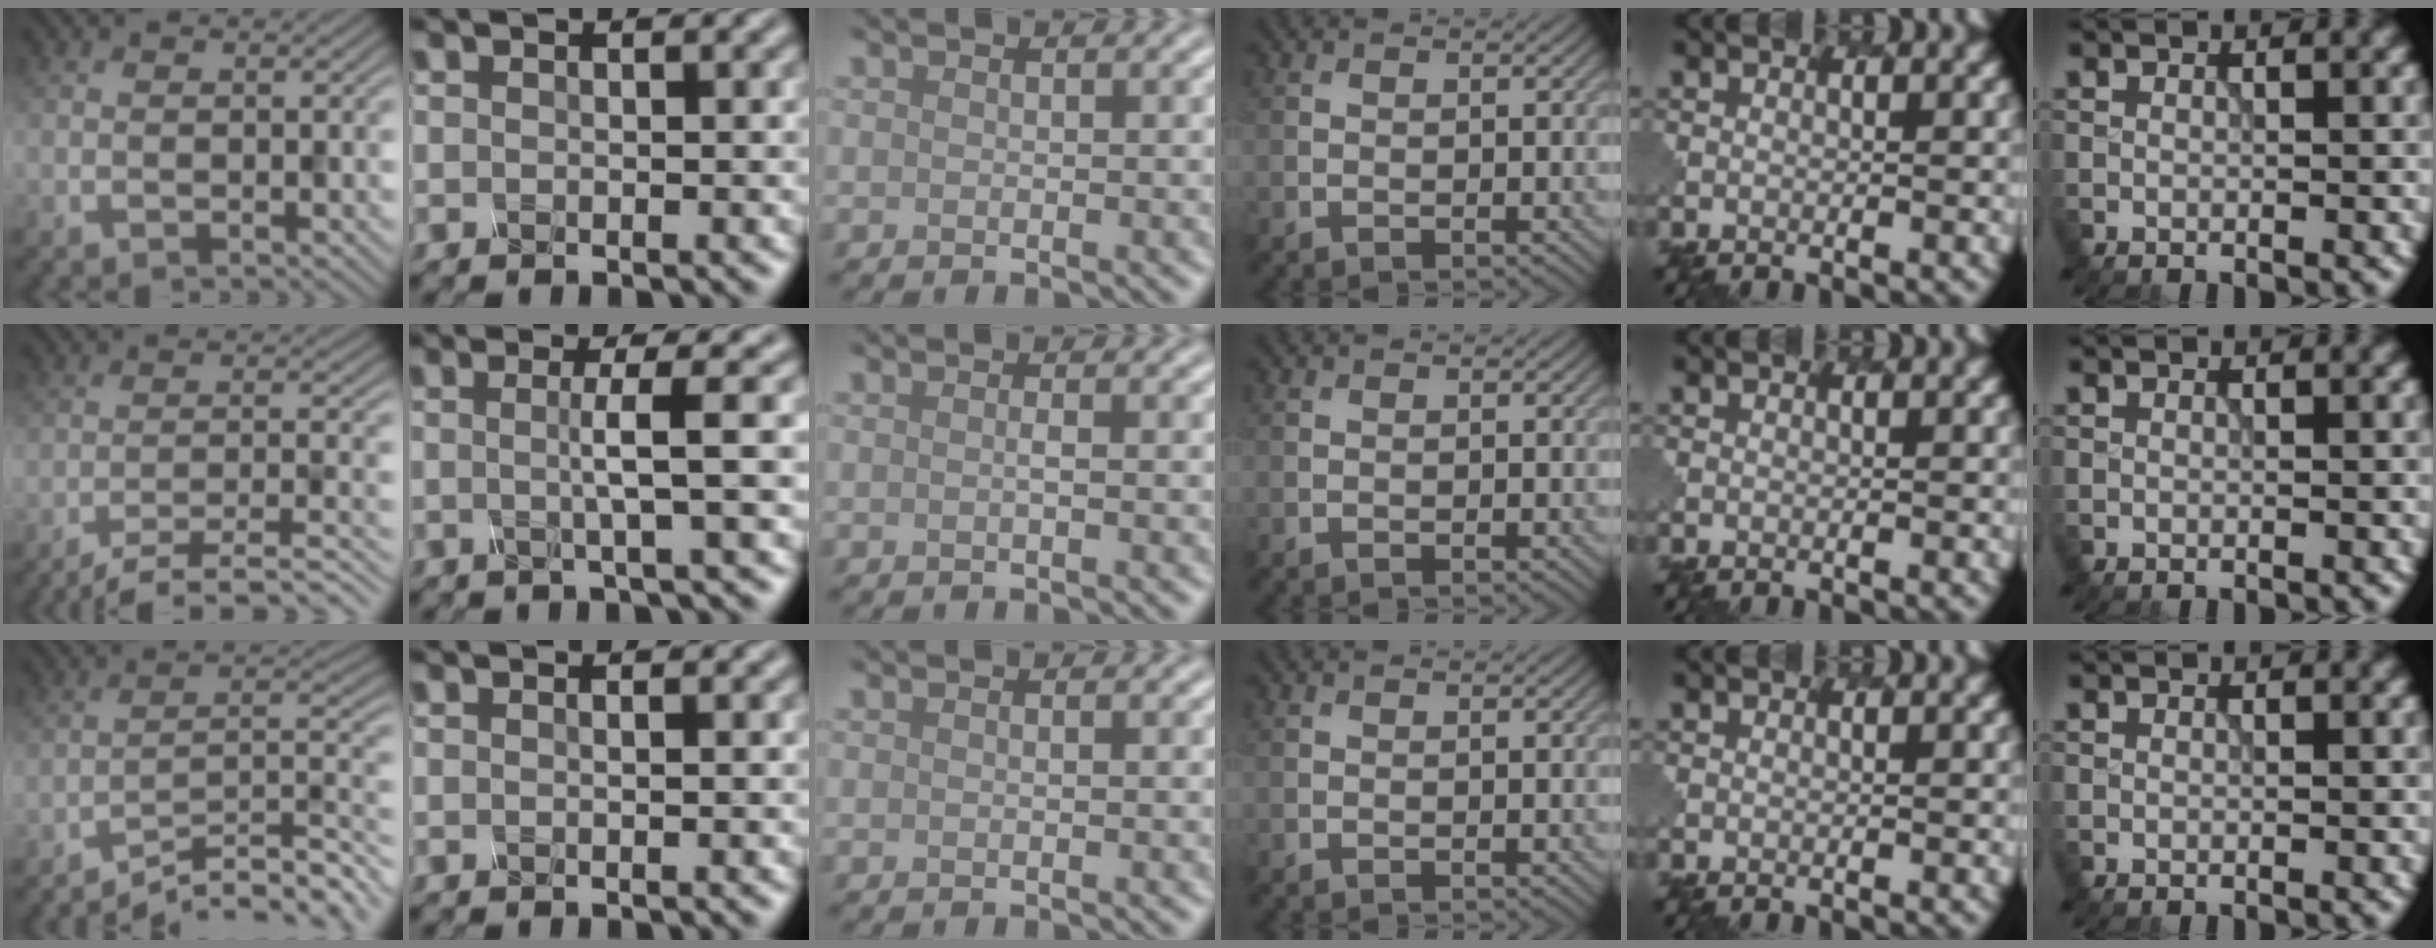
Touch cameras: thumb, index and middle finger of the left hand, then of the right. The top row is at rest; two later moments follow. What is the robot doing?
{"motion": "shake", "object": "salt shaker"}